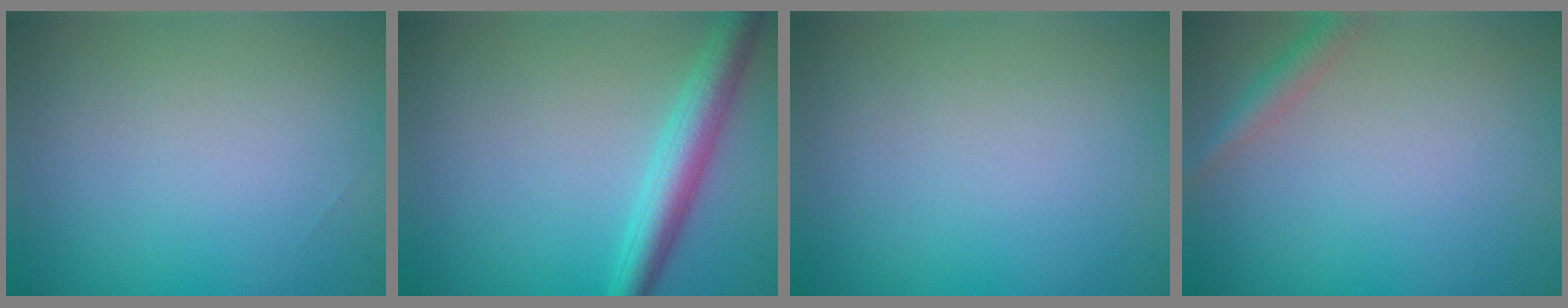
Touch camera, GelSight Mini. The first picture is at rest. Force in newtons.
{"total": 4.0, "press": 4.0, "slide": 0.3}
{"total": 0.0}
{"total": 1.8, "press": 1.8, "slide": 0.1}